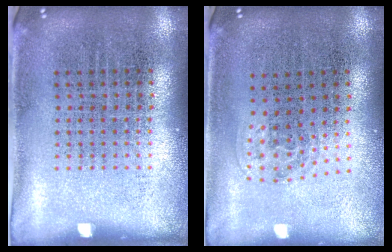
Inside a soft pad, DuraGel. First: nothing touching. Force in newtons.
{"total": 1.1, "press": 0.7, "slide": 0.8}